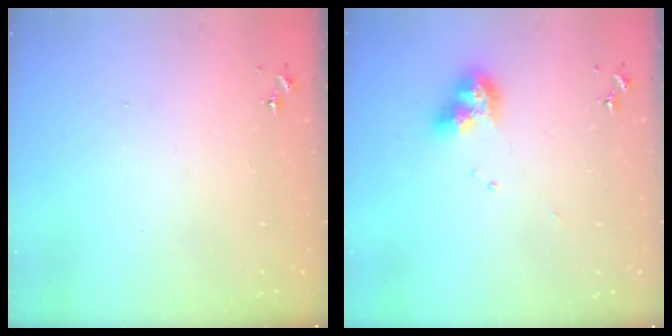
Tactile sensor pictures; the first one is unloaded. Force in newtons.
{"total": 9.7, "press": 9.6, "slide": 1.1}